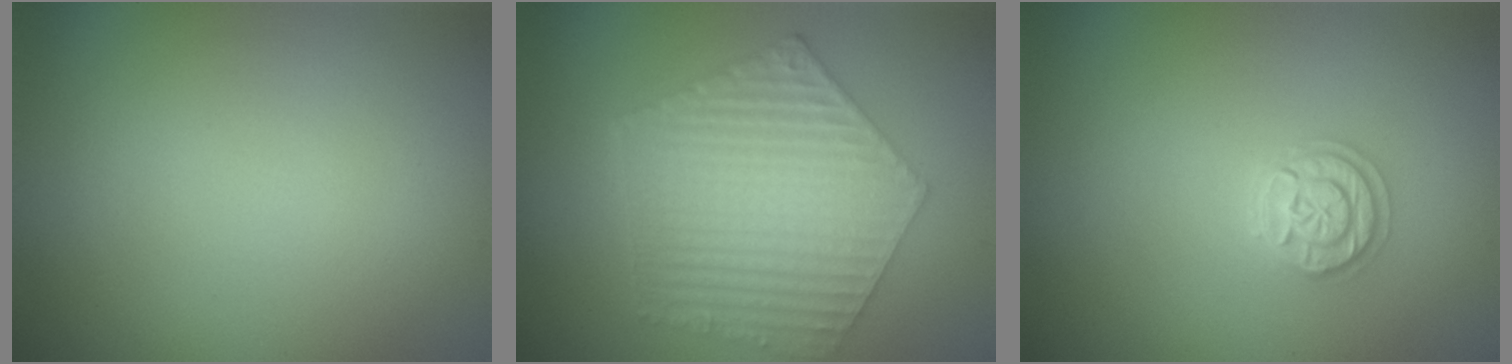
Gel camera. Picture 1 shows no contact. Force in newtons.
{"total": 6.6, "press": 4.9, "slide": 4.4}
{"total": 2.1, "press": 2.1, "slide": 0.5}